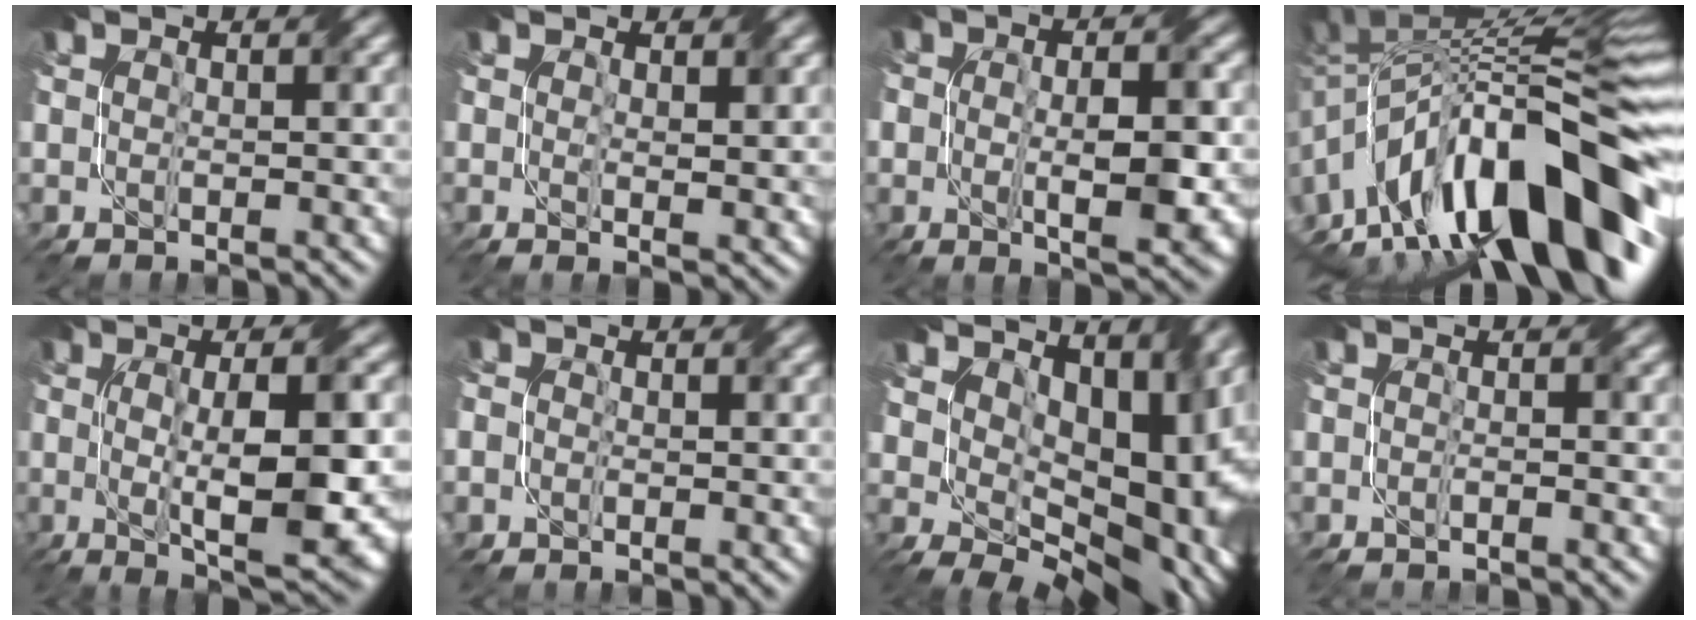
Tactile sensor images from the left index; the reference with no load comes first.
{"total": 2.3, "force": [0.7, 1.0, 2.0], "torque": [-0.037, -0.010, 0.011]}
{"total": 6.0, "force": [-1.0, 2.6, 5.3], "torque": [-0.091, -0.013, -0.010]}
{"total": 16.4, "force": [-6.5, 6.8, 13.4], "torque": [-0.190, 0.033, -0.133]}
{"total": 10.5, "force": [-1.1, 3.2, 10.0], "torque": [-0.156, -0.014, -0.011]}
{"total": 1.9, "force": [-0.3, 1.8, 0.5], "torque": [-0.012, 0.001, -0.005]}
{"total": 14.4, "force": [2.6, 9.6, 10.4], "torque": [-0.146, -0.015, 0.072]}
{"total": 1.4, "force": [-1.2, 0.4, 0.7], "torque": [-0.003, -0.005, -0.020]}